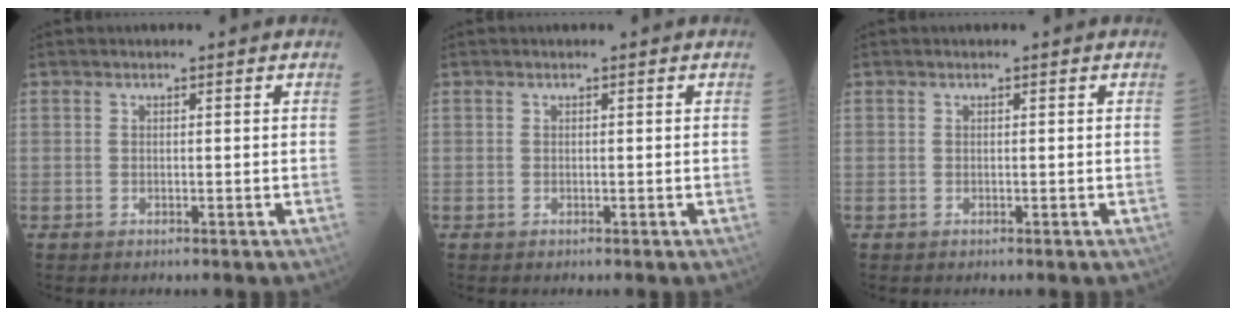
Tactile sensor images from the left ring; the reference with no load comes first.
{"total": 0.0}
{"total": 0.0}